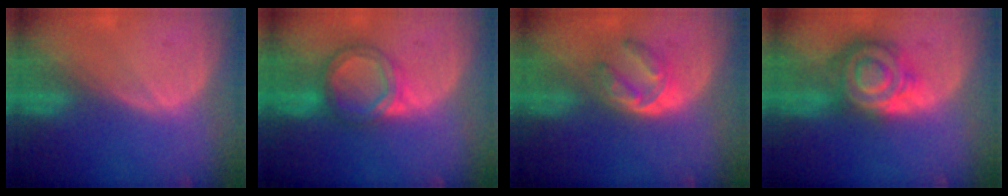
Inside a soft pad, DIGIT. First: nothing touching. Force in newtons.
{"total": 6.3, "press": 5.8, "slide": 2.3}
{"total": 6.1, "press": 5.2, "slide": 3.2}
{"total": 8.9, "press": 8.9, "slide": 0.6}